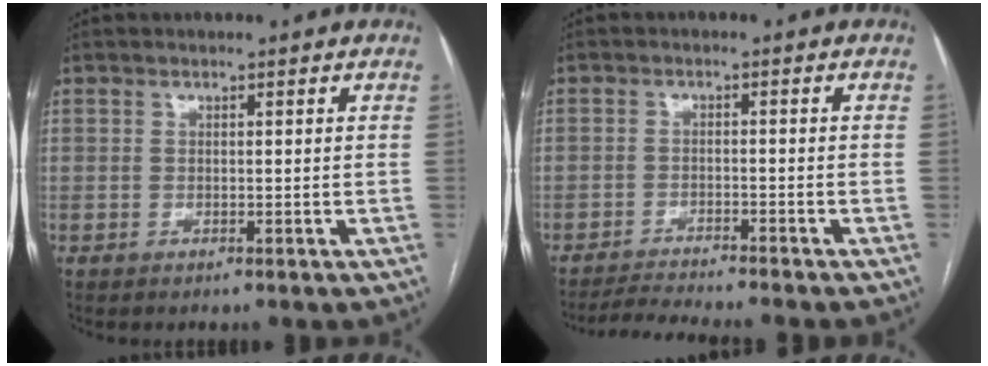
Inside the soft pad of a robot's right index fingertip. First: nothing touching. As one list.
[{"total": 6.5, "force": [-6.1, -1.0, 2.1], "torque": [-0.031, -0.016, -0.101]}]